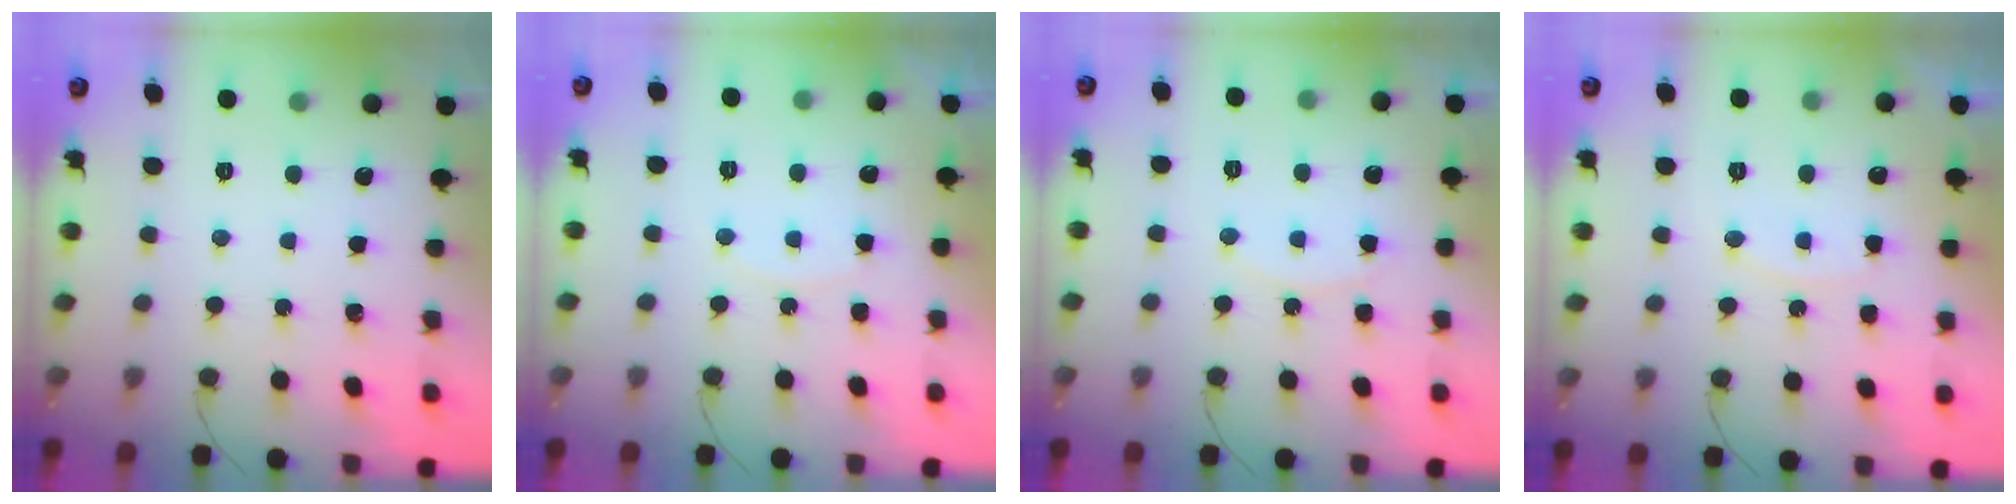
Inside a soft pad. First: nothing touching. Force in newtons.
{"total": 5.9, "press": 5.9, "slide": 0.4}
{"total": 6.0, "press": 6.0, "slide": 0.6}
{"total": 7.0, "press": 7.0, "slide": 0.2}